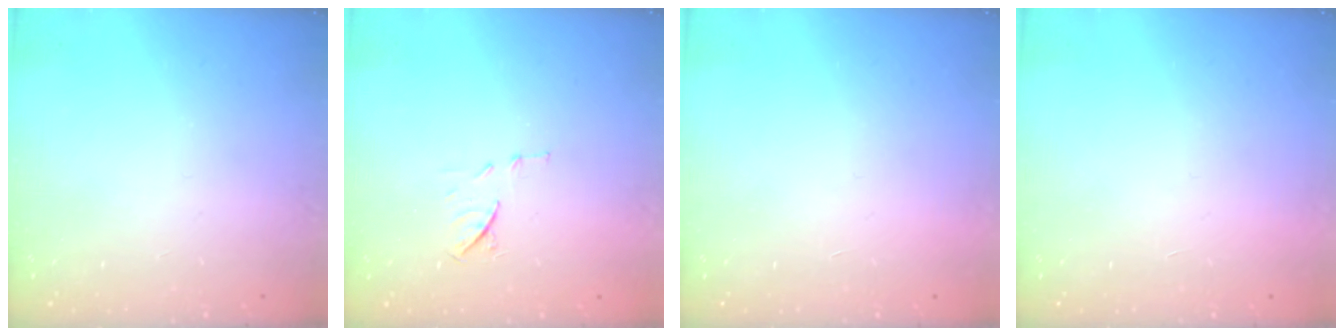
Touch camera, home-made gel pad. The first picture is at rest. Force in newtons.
{"total": 7.1, "press": 6.9, "slide": 1.3}
{"total": 1.5, "press": 1.5, "slide": 0.1}
{"total": 1.5, "press": 1.5, "slide": 0.1}